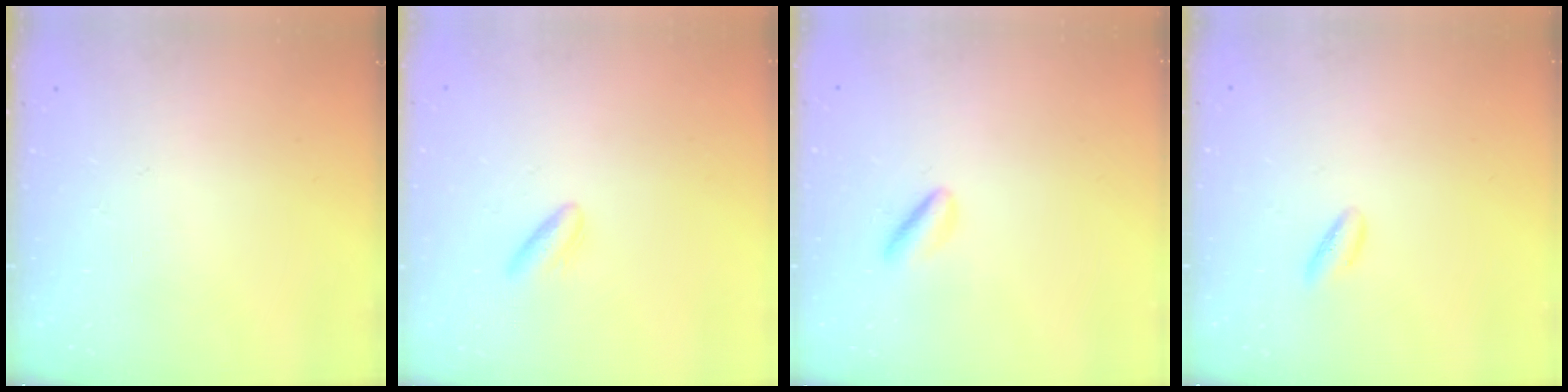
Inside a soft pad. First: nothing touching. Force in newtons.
{"total": 3.1, "press": 2.8, "slide": 1.4}
{"total": 2.7, "press": 2.6, "slide": 0.7}
{"total": 3.0, "press": 2.8, "slide": 0.9}